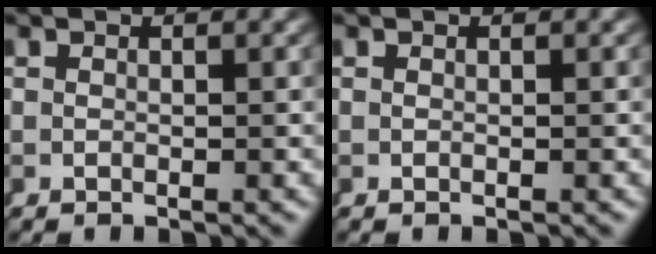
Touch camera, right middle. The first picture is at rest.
{"total": 0.0}